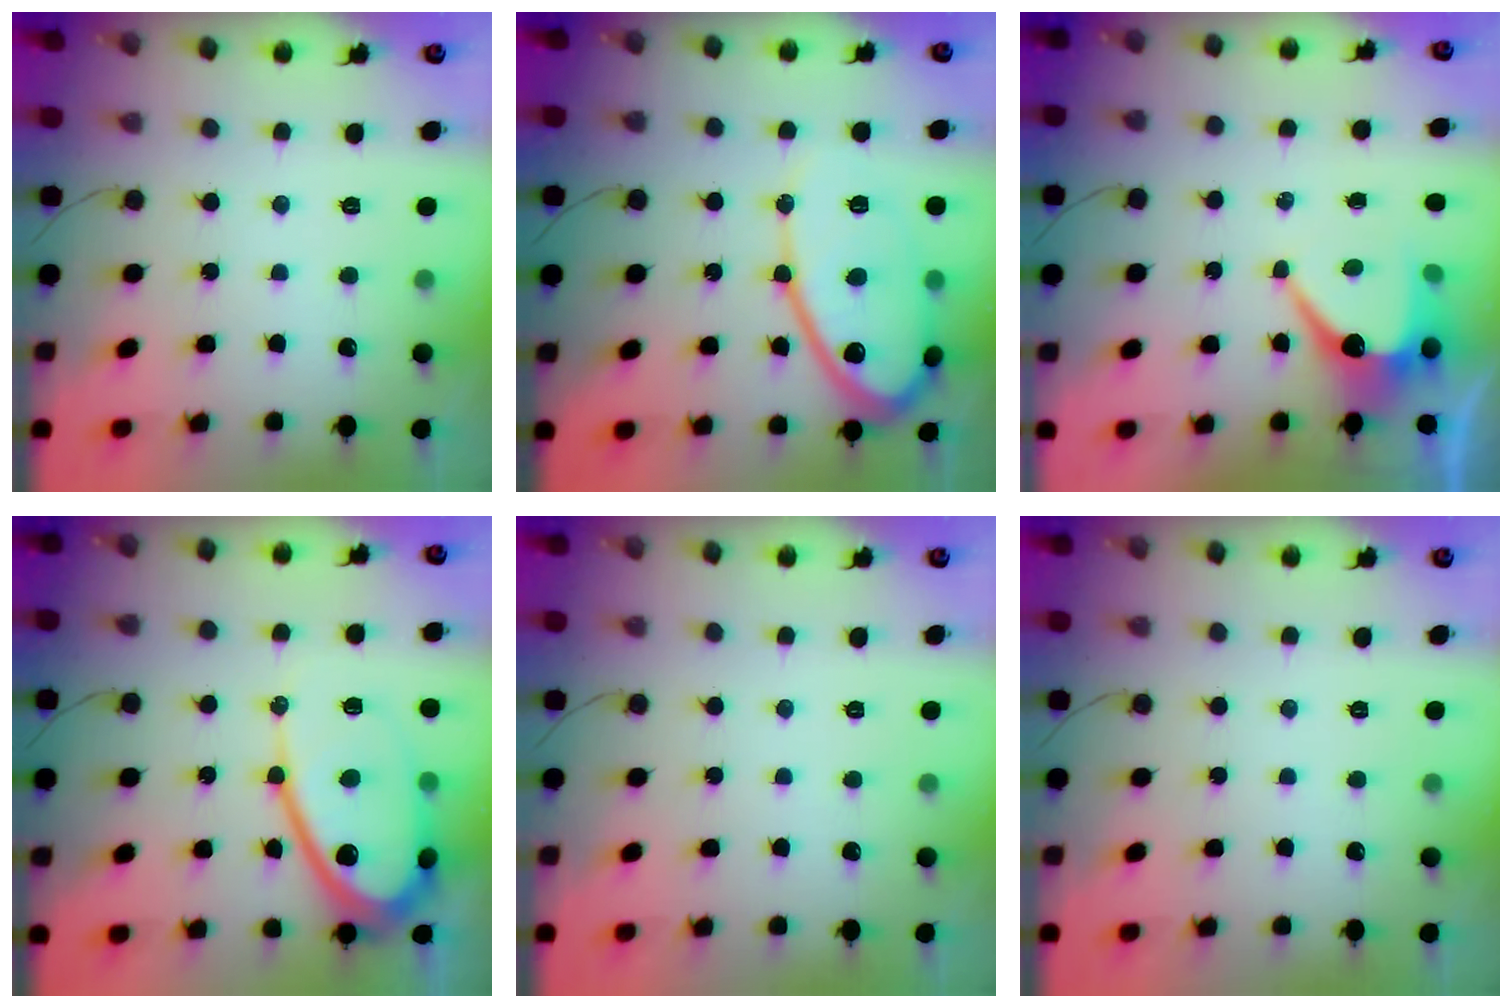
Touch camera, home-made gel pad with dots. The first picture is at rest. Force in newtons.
{"total": 14.5, "press": 14.4, "slide": 1.1}
{"total": 7.9, "press": 7.9, "slide": 0.5}
{"total": 18.1, "press": 18.0, "slide": 1.8}
{"total": 0.0}
{"total": 0.0}